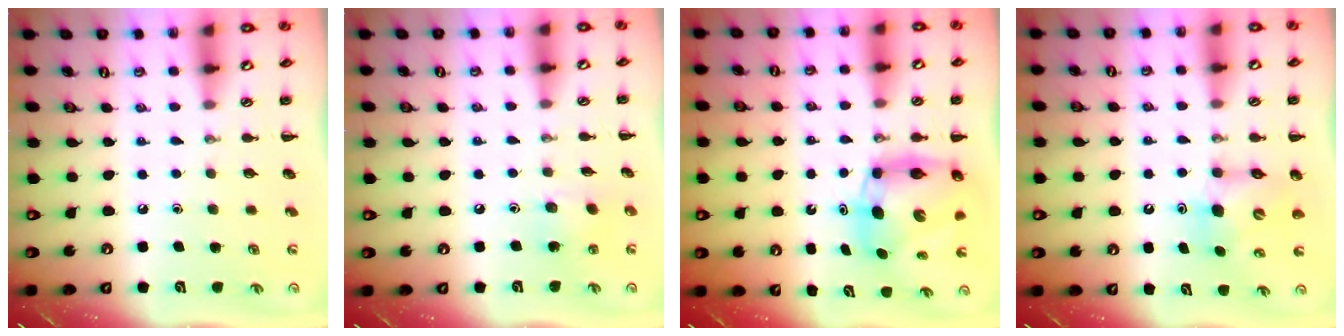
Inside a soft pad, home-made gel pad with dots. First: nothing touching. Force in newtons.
{"total": 4.6, "press": 4.5, "slide": 0.9}
{"total": 8.1, "press": 7.8, "slide": 2.2}
{"total": 7.3, "press": 7.2, "slide": 1.2}